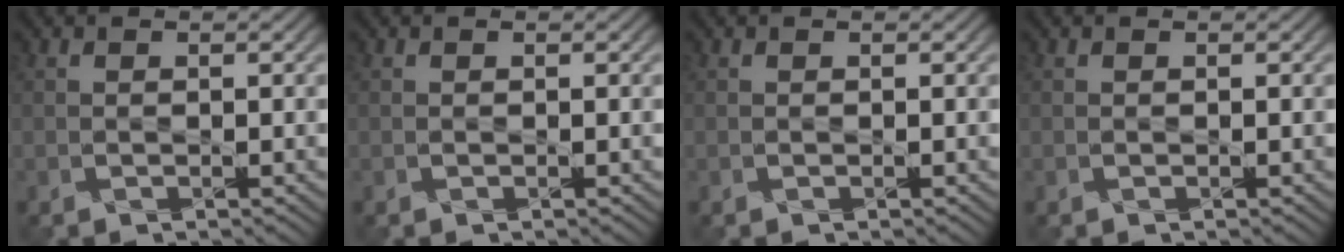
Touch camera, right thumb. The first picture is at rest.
{"total": 0.0}
{"total": 0.0}
{"total": 0.0}